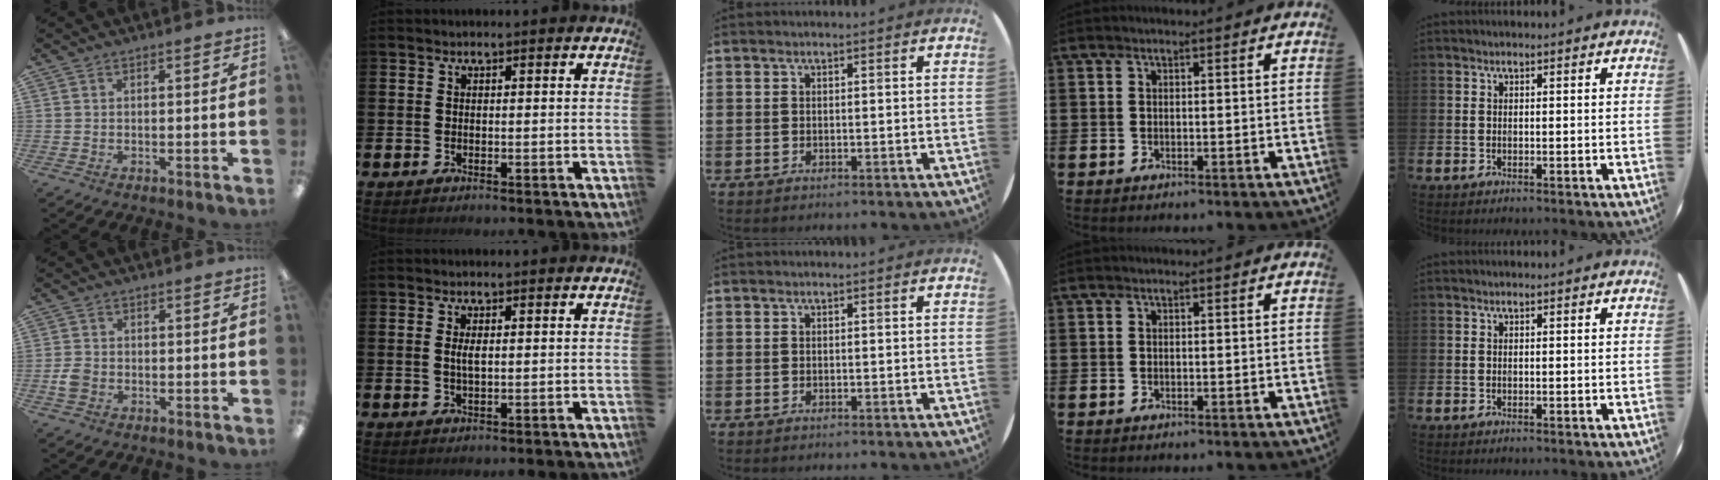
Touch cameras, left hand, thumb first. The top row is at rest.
{"thumb": {"total": 3.1, "force": [-1.0, 2.4, 1.6], "torque": [-0.026, 0.008, -0.019]}, "index": {"total": 1.8, "force": [0.3, 0.7, 1.6], "torque": [-0.031, 0.002, 0.003]}}